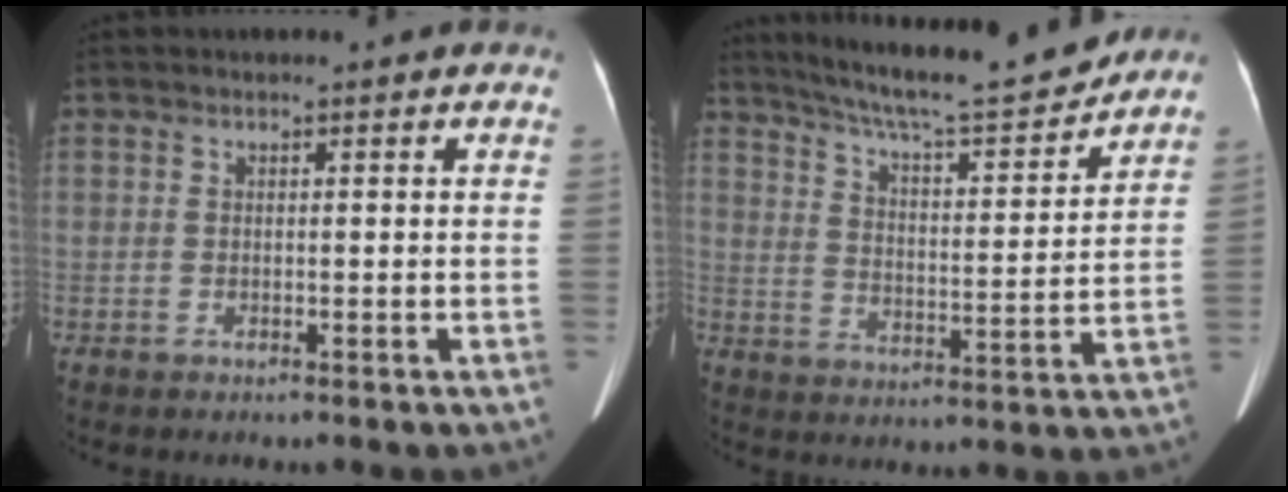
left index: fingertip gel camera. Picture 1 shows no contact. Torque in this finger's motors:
{"motor_torque": [0.09, -0.31, 0.00, 0.05]}